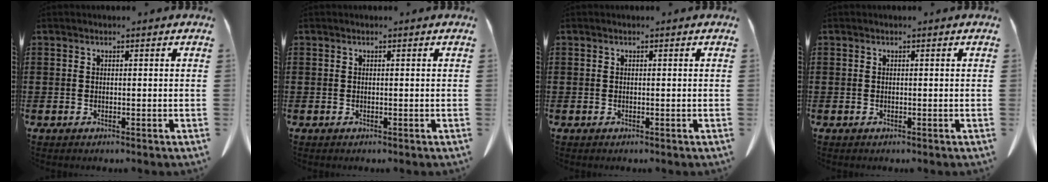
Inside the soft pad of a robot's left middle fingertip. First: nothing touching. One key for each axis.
{"total": 0.0}
{"total": 0.0}
{"total": 0.0}